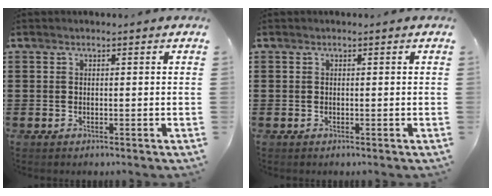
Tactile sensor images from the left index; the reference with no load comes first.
{"total": 0.0}